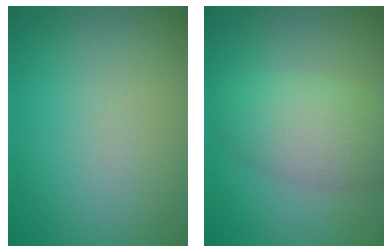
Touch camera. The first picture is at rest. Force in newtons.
{"total": 4.9, "press": 4.9, "slide": 0.2}